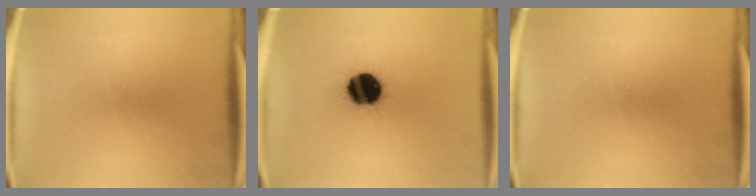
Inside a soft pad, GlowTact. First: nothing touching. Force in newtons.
{"total": 14.9}
{"total": 0.0}